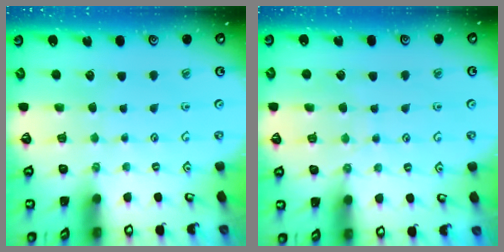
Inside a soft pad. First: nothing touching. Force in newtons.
{"total": 6.0, "press": 6.0, "slide": 0.7}